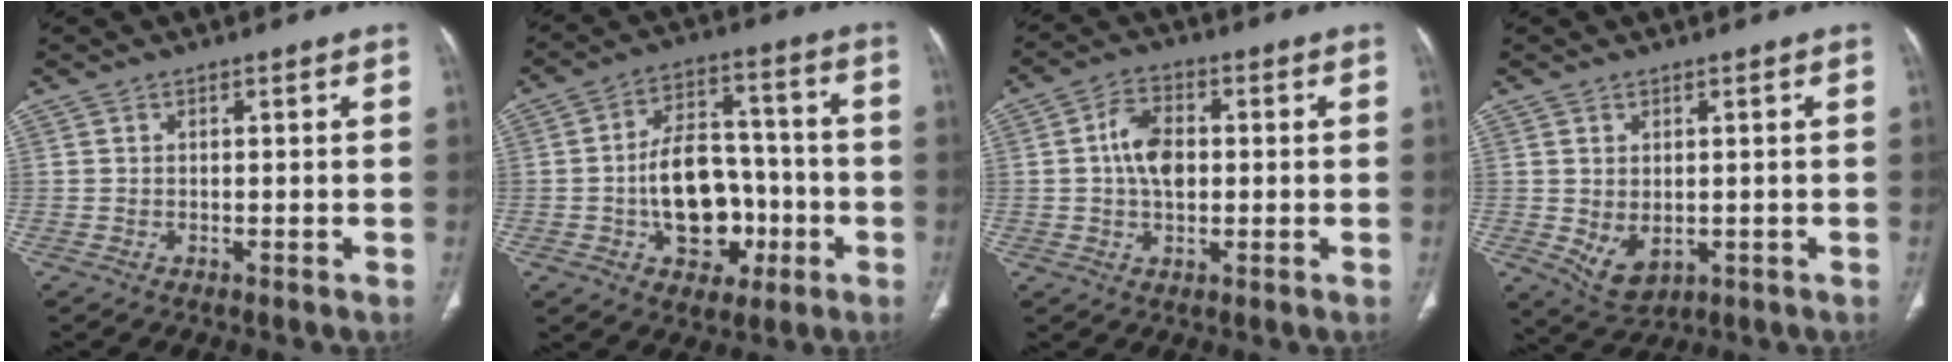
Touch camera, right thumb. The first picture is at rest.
{"total": 15.0, "force": [-3.5, 10.2, 10.4], "torque": [-0.125, 0.043, -0.049]}
{"total": 7.6, "force": [0.4, 4.9, 5.7], "torque": [-0.092, 0.011, 0.003]}
{"total": 5.6, "force": [-0.6, 3.7, 4.2], "torque": [-0.067, -0.009, 0.009]}